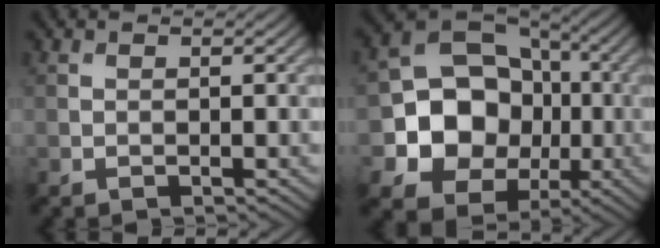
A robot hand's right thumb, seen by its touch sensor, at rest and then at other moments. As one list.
[{"total": 13.5, "force": [-2.3, 11.4, 6.8], "torque": [-0.143, -0.015, -0.057]}]